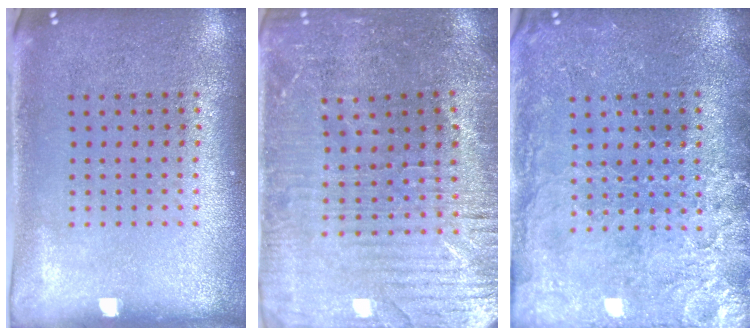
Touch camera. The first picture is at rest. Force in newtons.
{"total": 2.7, "press": 2.6, "slide": 0.6}
{"total": 3.3, "press": 3.2, "slide": 0.9}